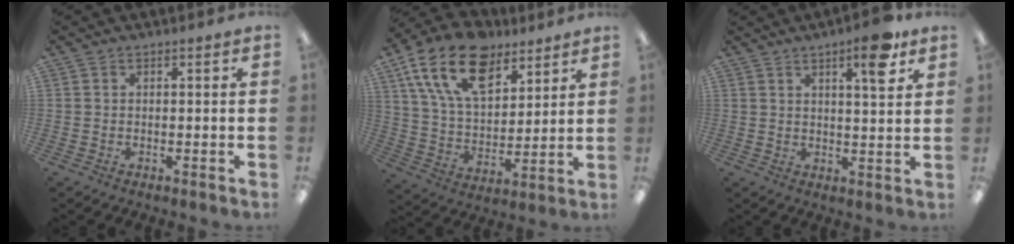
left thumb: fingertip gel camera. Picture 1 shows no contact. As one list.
[{"total": 19.2, "force": [11.2, 10.8, 11.3], "torque": [-0.204, -0.039, 0.203]}, {"total": 8.6, "force": [5.2, 1.9, 6.6], "torque": [-0.093, -0.021, 0.079]}]